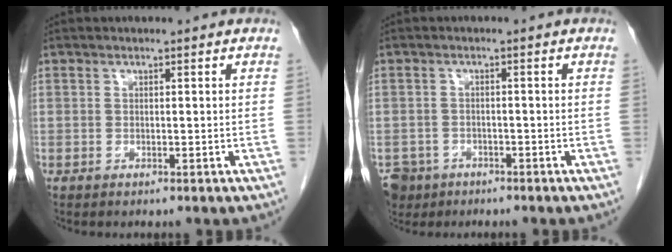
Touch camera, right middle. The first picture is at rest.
{"total": 5.3, "force": [-3.6, 3.9, 0.5], "torque": [-0.013, 0.002, -0.059]}